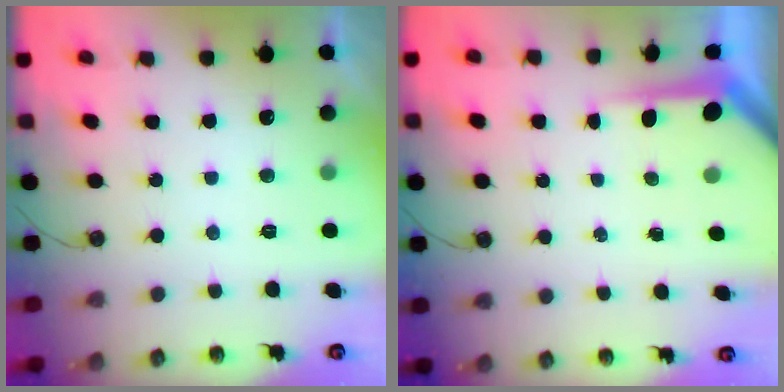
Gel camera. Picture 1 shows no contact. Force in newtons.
{"total": 4.4, "press": 4.4, "slide": 0.4}